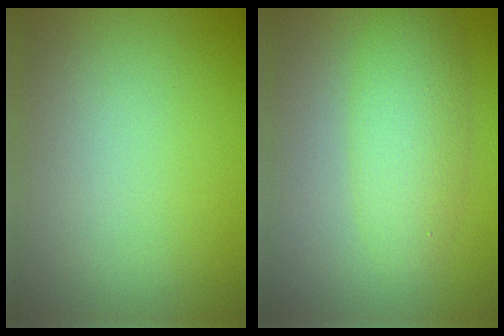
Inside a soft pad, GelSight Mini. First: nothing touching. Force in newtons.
{"total": 4.0, "press": 4.0, "slide": 0.3}